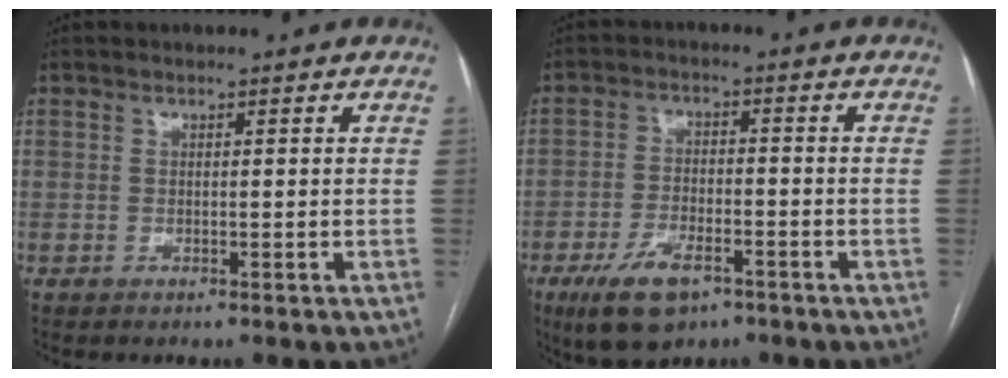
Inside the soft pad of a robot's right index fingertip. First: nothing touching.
{"total": 8.3, "force": [-4.9, 3.5, 5.7], "torque": [-0.113, -0.010, -0.079]}